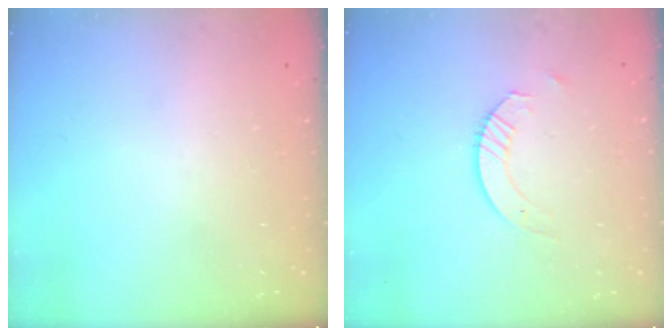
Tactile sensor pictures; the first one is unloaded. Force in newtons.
{"total": 4.1, "press": 4.1, "slide": 0.4}